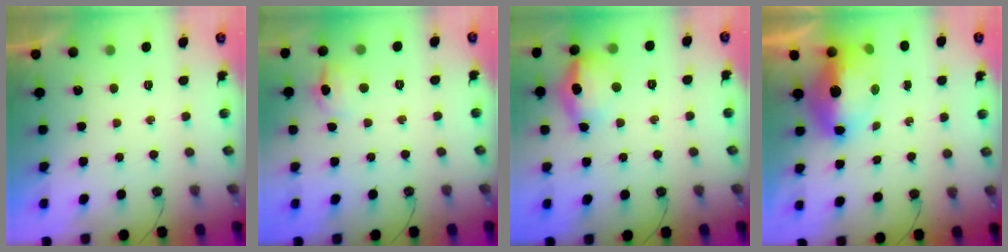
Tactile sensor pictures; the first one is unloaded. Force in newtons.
{"total": 6.4, "press": 6.2, "slide": 1.5}
{"total": 14.1, "press": 14.0, "slide": 1.9}
{"total": 10.1, "press": 10.1, "slide": 0.9}